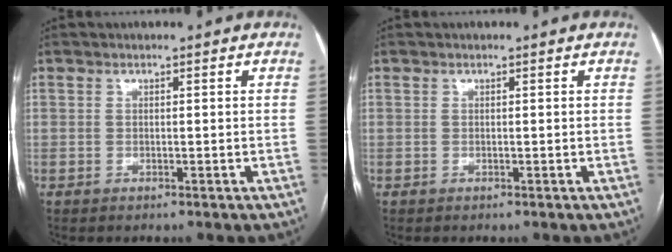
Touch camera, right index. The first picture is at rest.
{"total": 0.0}